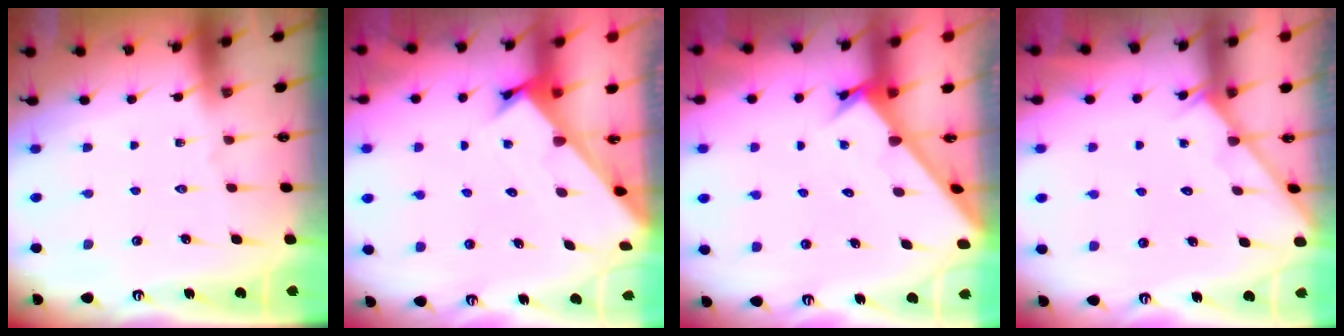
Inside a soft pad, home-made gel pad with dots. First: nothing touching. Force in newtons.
{"total": 2.4, "press": 2.4, "slide": 0.2}
{"total": 2.7, "press": 2.7, "slide": 0.3}
{"total": 2.9, "press": 2.9, "slide": 0.3}